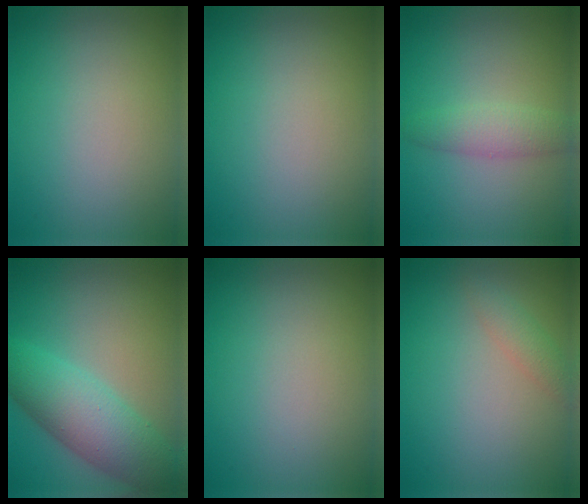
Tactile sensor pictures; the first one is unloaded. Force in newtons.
{"total": 0.0}
{"total": 2.5, "press": 2.5, "slide": 0.1}
{"total": 7.3, "press": 7.3, "slide": 0.1}
{"total": 0.0}
{"total": 1.5, "press": 1.5, "slide": 0.0}